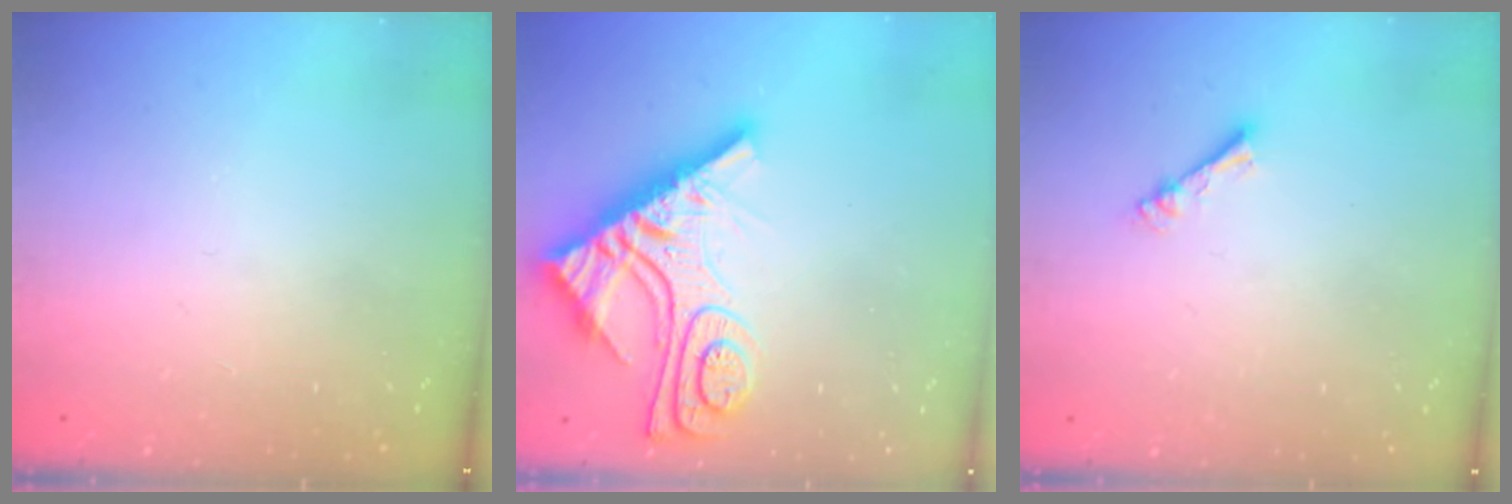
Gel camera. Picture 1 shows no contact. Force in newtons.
{"total": 15.0, "press": 15.0, "slide": 1.4}
{"total": 2.3, "press": 2.2, "slide": 0.4}